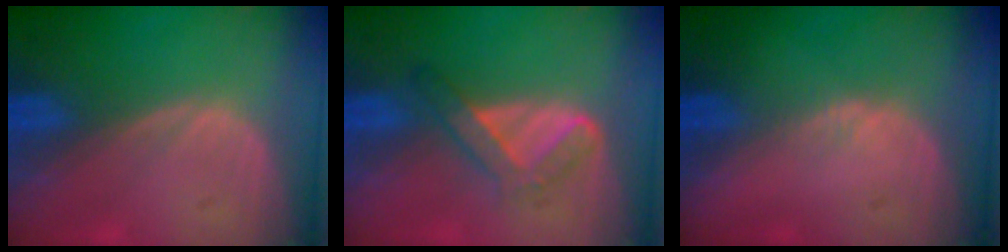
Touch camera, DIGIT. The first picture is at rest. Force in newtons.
{"total": 4.4, "press": 4.3, "slide": 1.1}
{"total": 1.0, "press": 0.7, "slide": 0.6}